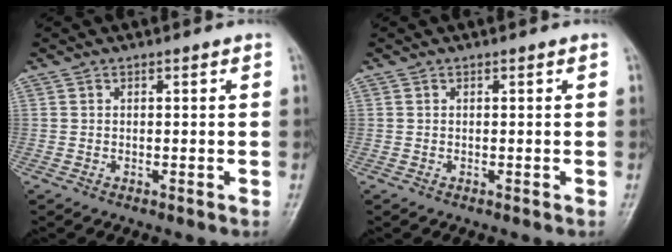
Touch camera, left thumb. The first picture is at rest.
{"total": 0.0}